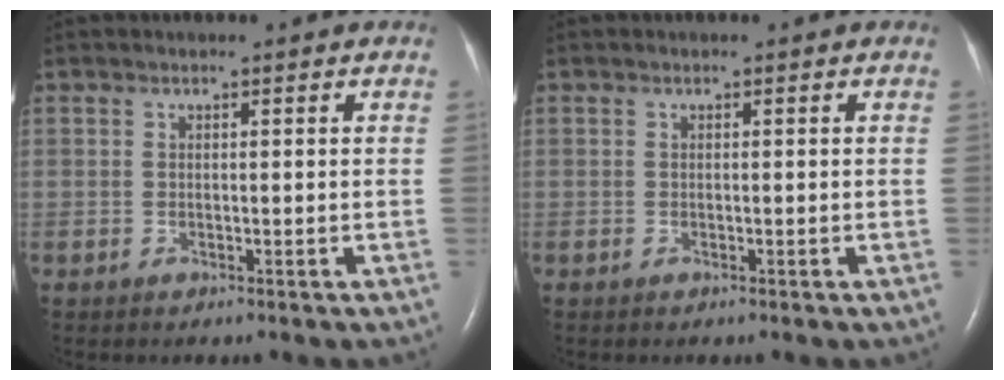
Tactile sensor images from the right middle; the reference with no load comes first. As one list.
[{"total": 0.0}]